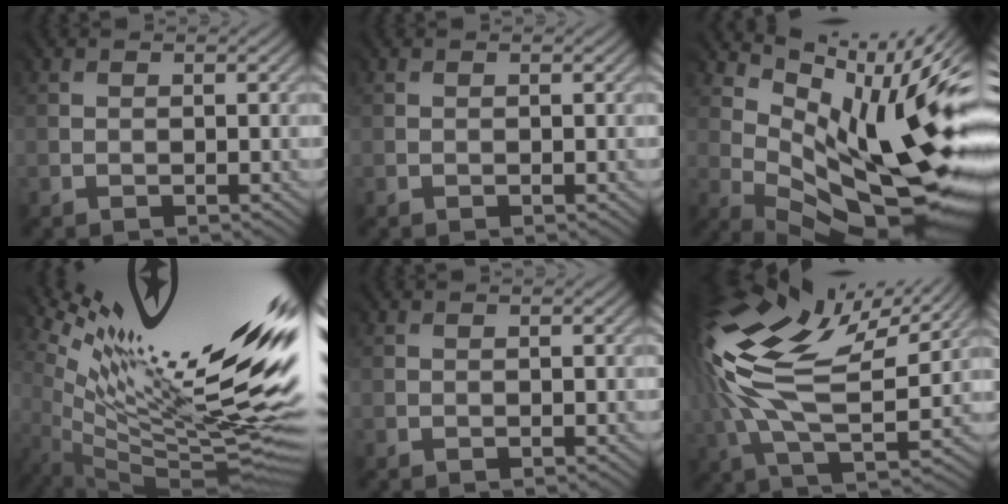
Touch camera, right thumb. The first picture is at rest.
{"total": 0.0}
{"total": 17.3, "force": [2.9, 7.4, 15.4], "torque": [-0.234, -0.007, 0.064]}
{"total": 19.8, "force": [6.5, 4.7, 18.2], "torque": [-0.232, 0.024, 0.118]}
{"total": 0.0}
{"total": 17.2, "force": [7.0, 8.0, 13.5], "torque": [-0.321, 0.029, 0.124]}